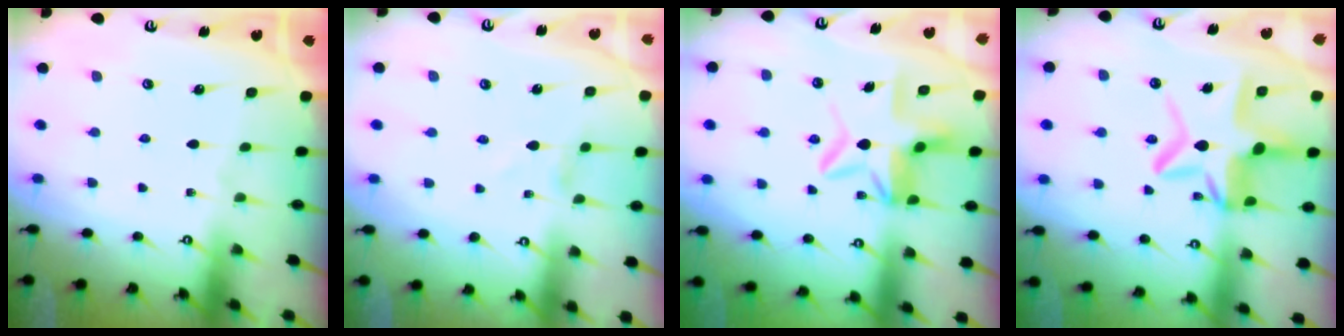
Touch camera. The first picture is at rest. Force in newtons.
{"total": 0.0}
{"total": 8.6, "press": 8.5, "slide": 1.0}
{"total": 12.1, "press": 12.1, "slide": 1.1}